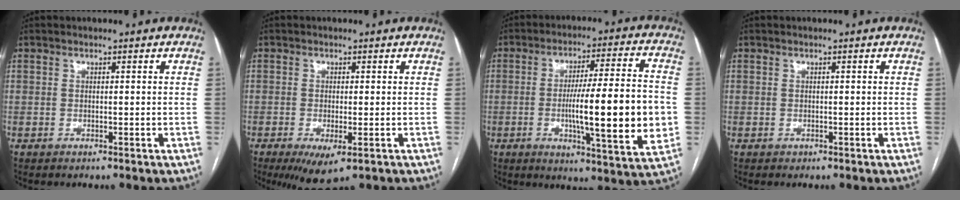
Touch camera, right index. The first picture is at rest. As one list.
[{"total": 5.5, "force": [-2.7, 1.6, 4.6], "torque": [-0.070, -0.015, -0.035]}, {"total": 17.7, "force": [-2.2, 1.3, 17.5], "torque": [-0.256, -0.002, -0.032]}, {"total": 0.0}]